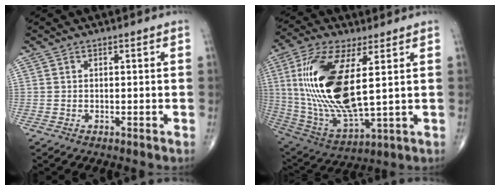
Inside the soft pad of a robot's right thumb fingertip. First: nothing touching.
{"total": 21.6, "force": [3.8, 8.0, 19.7], "torque": [-0.417, -0.031, 0.079]}